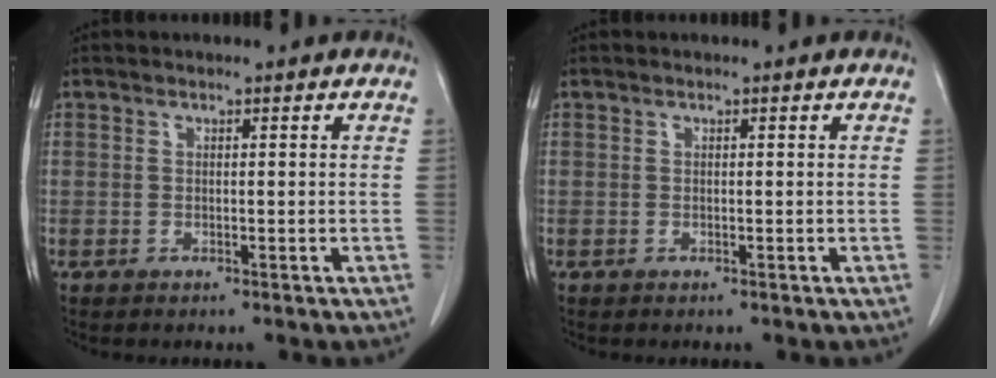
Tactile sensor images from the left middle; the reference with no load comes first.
{"total": 0.0}